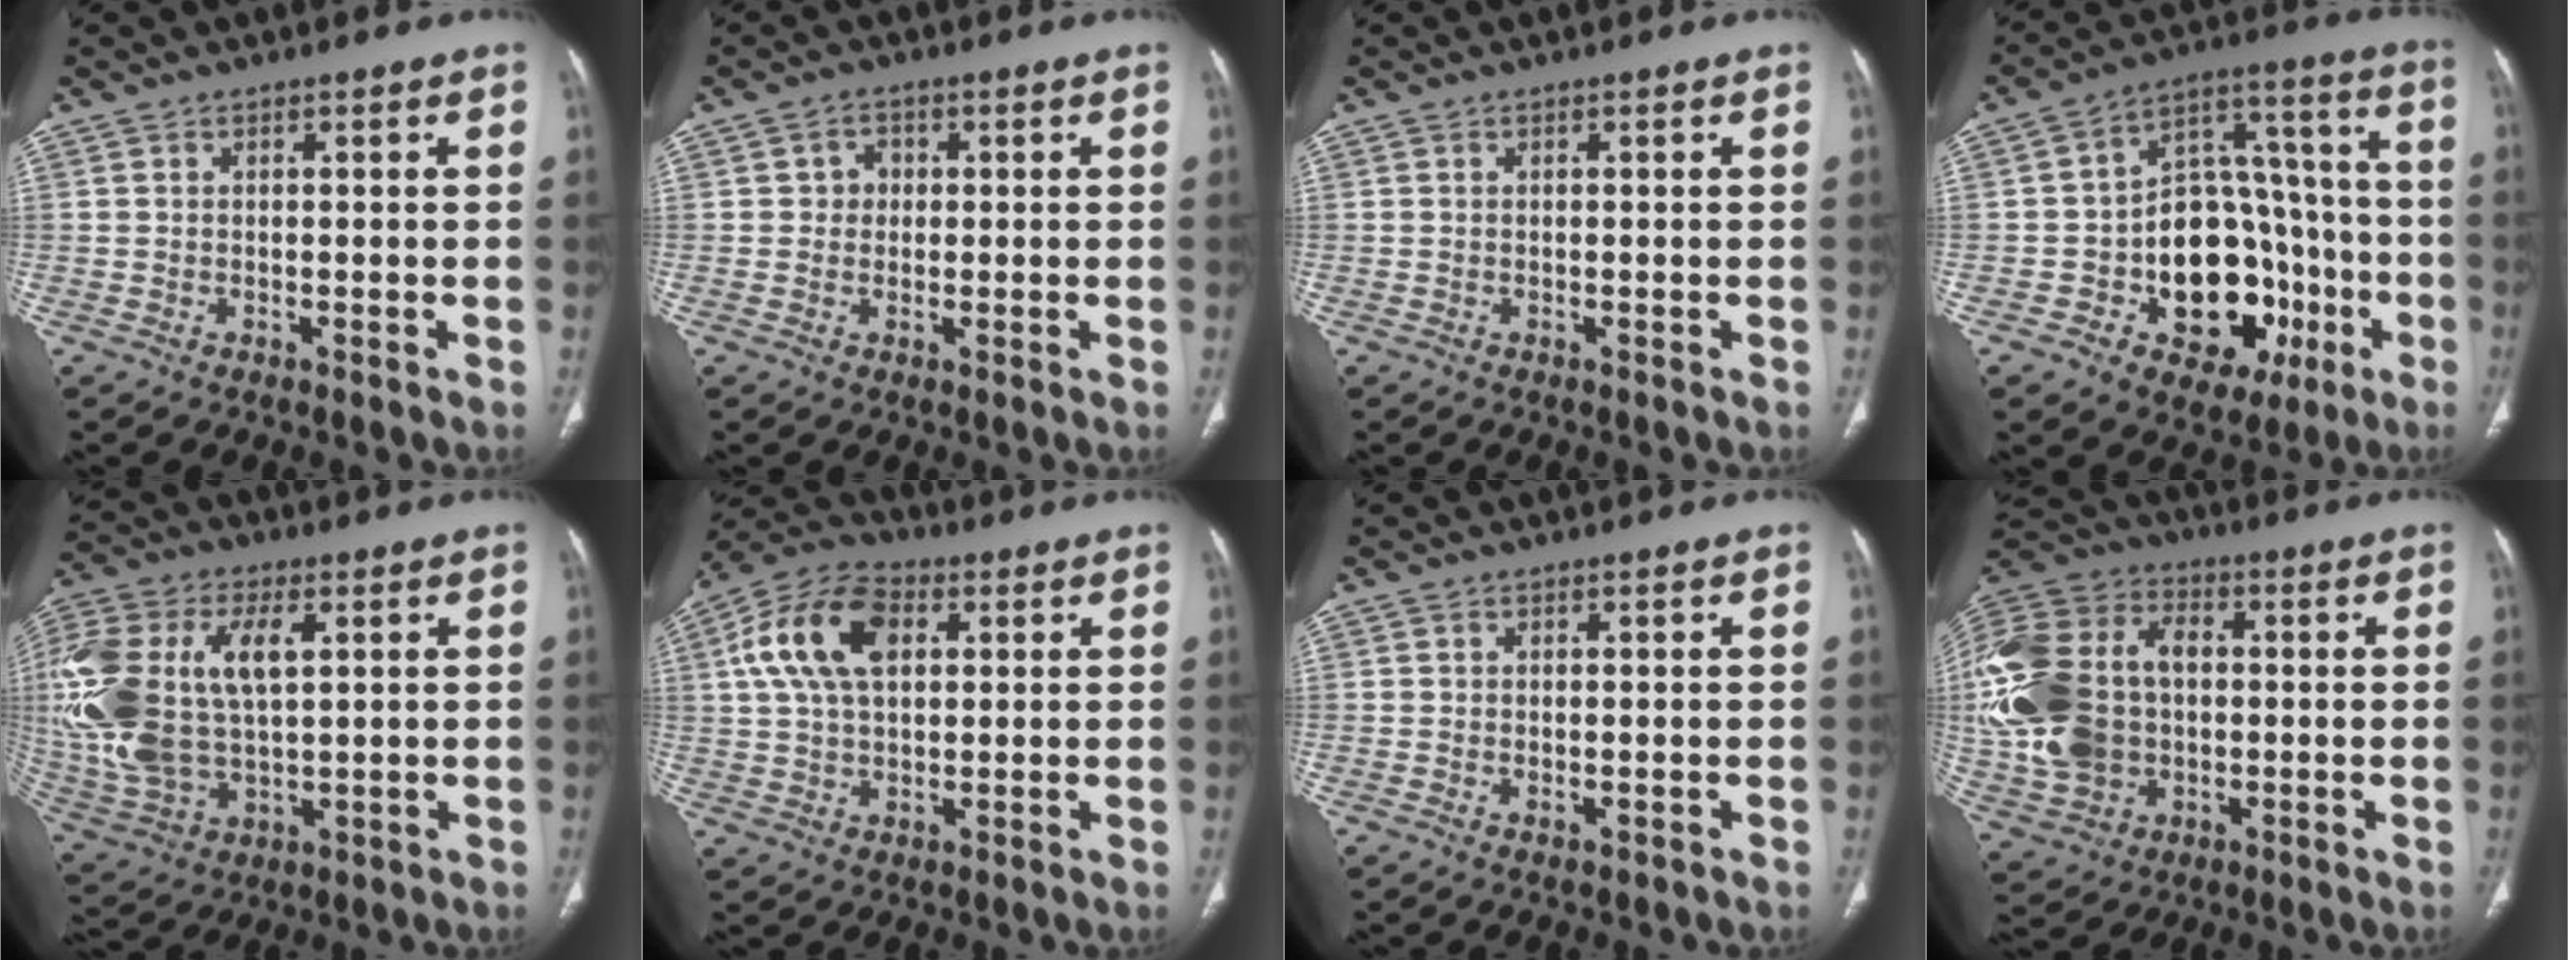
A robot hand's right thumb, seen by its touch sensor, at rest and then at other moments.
{"total": 2.7, "force": [0.4, 2.4, 1.0], "torque": [0.002, 0.005, 0.002]}
{"total": 0.0}
{"total": 23.5, "force": [-7.0, 15.3, 16.5], "torque": [-0.184, 0.058, -0.085]}
{"total": 23.6, "force": [4.0, 13.3, 19.1], "torque": [-0.436, 0.002, 0.076]}
{"total": 13.9, "force": [3.8, 8.4, 10.4], "torque": [-0.196, 0.015, 0.065]}
{"total": 0.8, "force": [-0.2, 0.4, 0.7], "torque": [-0.014, -0.004, 0.000]}
{"total": 24.9, "force": [0.1, 18.3, 16.9], "torque": [-0.382, 0.025, 0.014]}